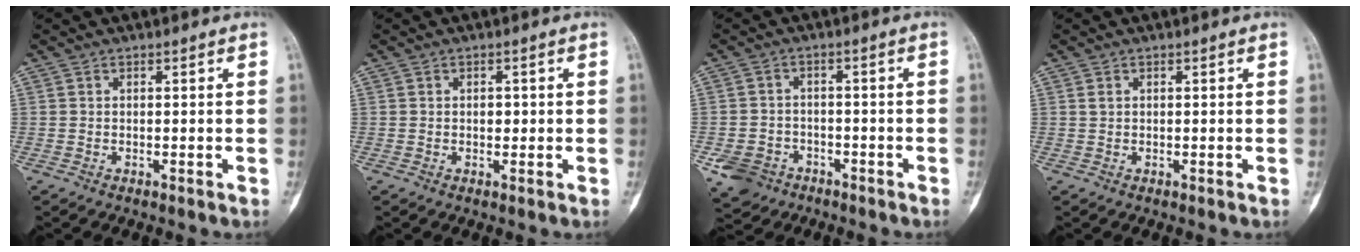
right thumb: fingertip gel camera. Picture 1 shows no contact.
{"total": 1.4, "force": [0.2, 1.0, 1.0], "torque": [-0.009, 0.002, 0.003]}
{"total": 6.5, "force": [-3.5, 5.2, 1.8], "torque": [-0.029, 0.023, -0.053]}
{"total": 0.7, "force": [0.3, 0.5, 0.4], "torque": [-0.008, 0.003, 0.007]}